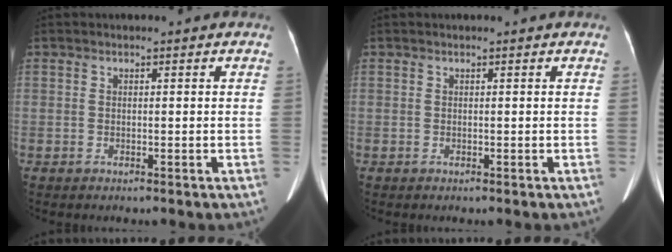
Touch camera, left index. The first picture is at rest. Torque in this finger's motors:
{"motor_torque": [0.09, 0.13, -0.01, 0.01]}